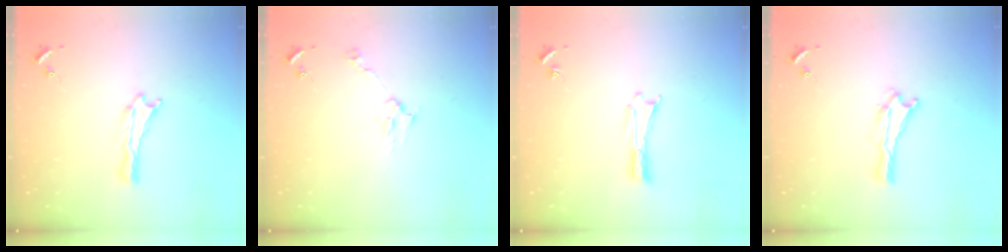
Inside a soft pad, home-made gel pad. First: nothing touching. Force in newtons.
{"total": 3.5, "press": 3.5, "slide": 0.4}
{"total": 0.0}
{"total": 0.0}